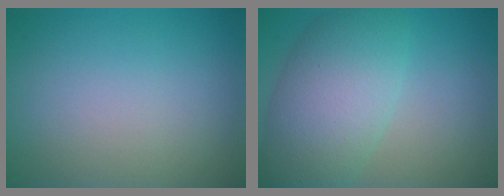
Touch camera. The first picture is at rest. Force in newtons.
{"total": 7.8, "press": 7.8, "slide": 0.1}